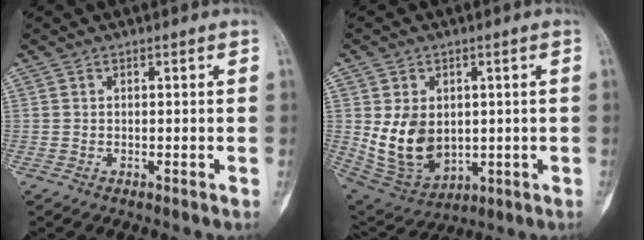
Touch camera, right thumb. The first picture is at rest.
{"total": 12.1, "force": [0.6, 8.9, 8.1], "torque": [-0.116, -0.012, 0.038]}